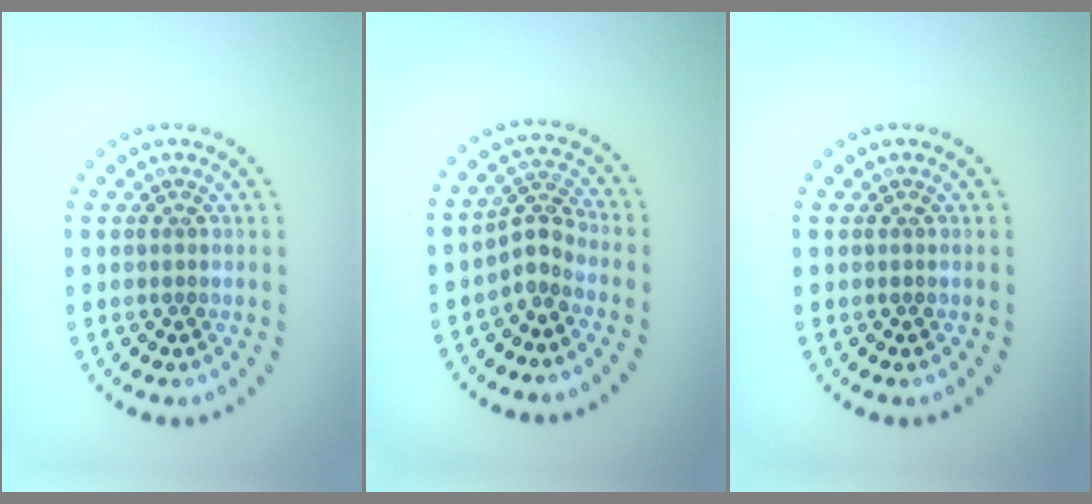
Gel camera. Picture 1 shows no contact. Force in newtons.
{"total": 2.3, "press": 1.6, "slide": 1.6}
{"total": 0.0}